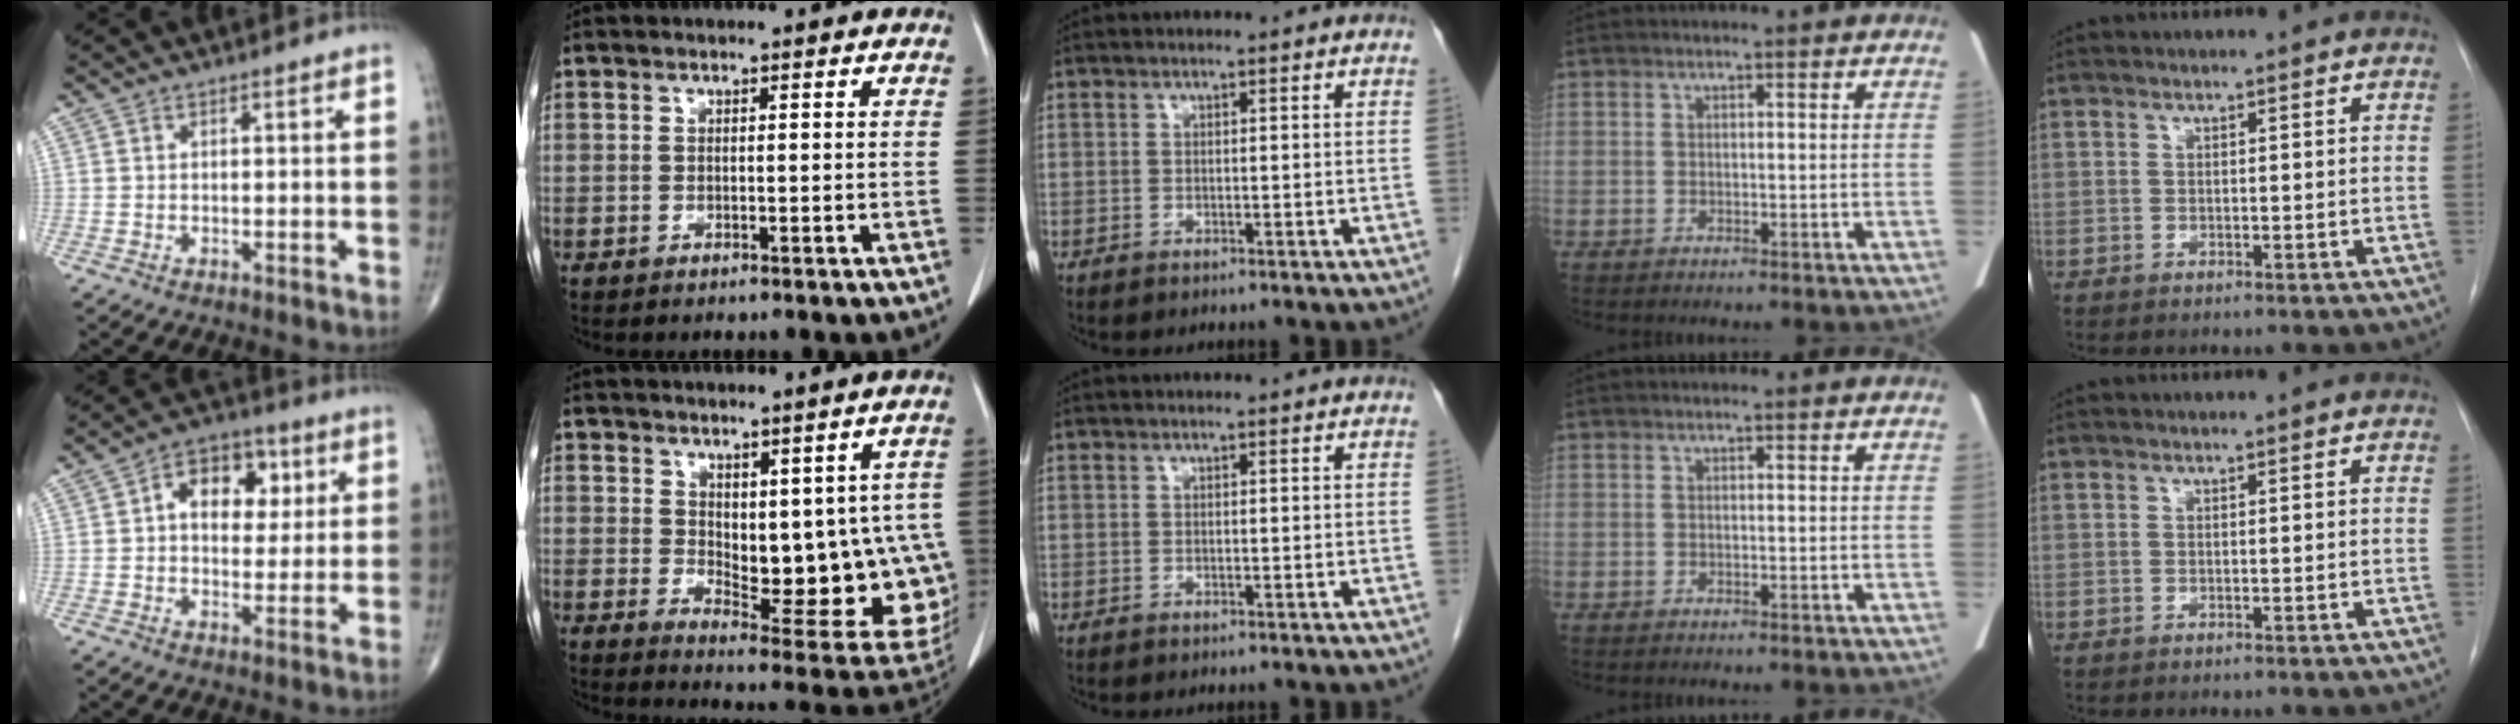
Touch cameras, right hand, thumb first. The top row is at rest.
{"thumb": {"total": 11.1, "force": [2.7, 7.5, 7.7], "torque": [-0.072, 0.009, 0.037]}, "index": {"total": 15.6, "force": [0.8, 7.1, 13.8], "torque": [-0.153, -0.015, 0.032]}}